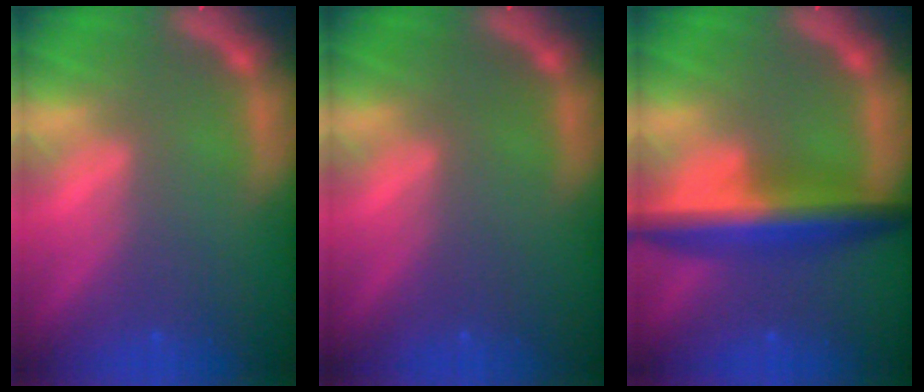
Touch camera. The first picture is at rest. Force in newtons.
{"total": 0.0}
{"total": 7.1}